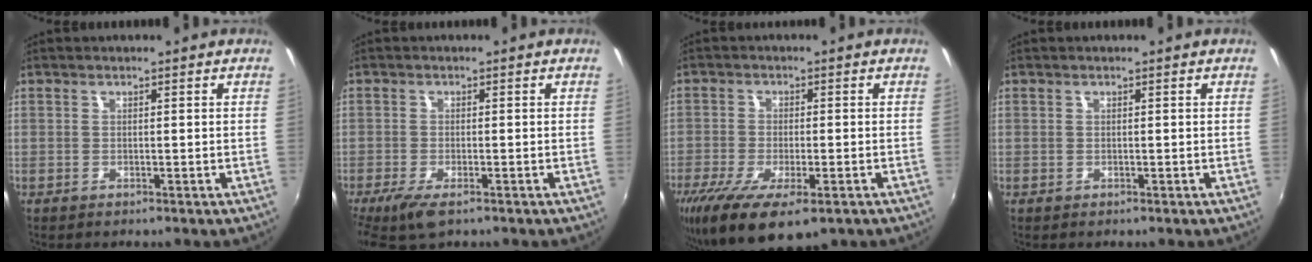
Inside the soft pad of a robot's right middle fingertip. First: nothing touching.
{"total": 5.5, "force": [-3.5, 1.8, 3.8], "torque": [-0.089, -0.023, -0.063]}
{"total": 13.8, "force": [-8.5, 4.8, 9.7], "torque": [-0.203, -0.053, -0.137]}
{"total": 0.0}